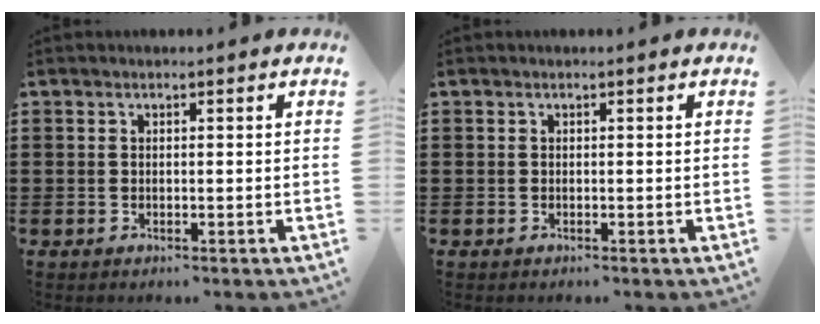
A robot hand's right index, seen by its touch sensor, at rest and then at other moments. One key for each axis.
{"total": 0.0}